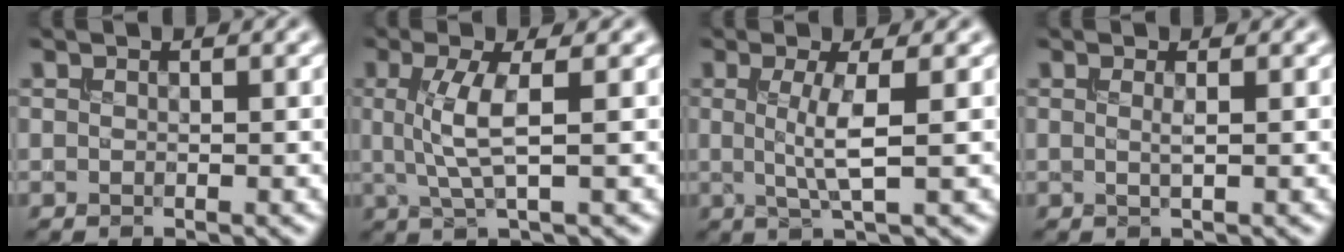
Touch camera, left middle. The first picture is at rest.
{"total": 3.7, "force": [0.3, 0.7, 3.6], "torque": [-0.080, -0.001, 0.008]}
{"total": 3.2, "force": [0.1, 0.4, 3.2], "torque": [-0.063, -0.005, 0.002]}
{"total": 0.8, "force": [0.1, 0.0, 0.8], "torque": [-0.012, 0.001, -0.001]}